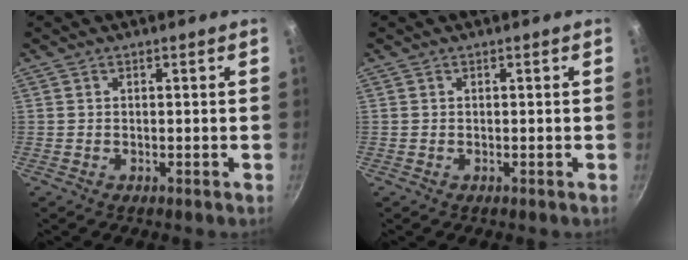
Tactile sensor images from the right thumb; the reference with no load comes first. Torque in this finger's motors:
{"motor_torque": [-0.11, 0.10, 0.04, -0.04, 0.01]}